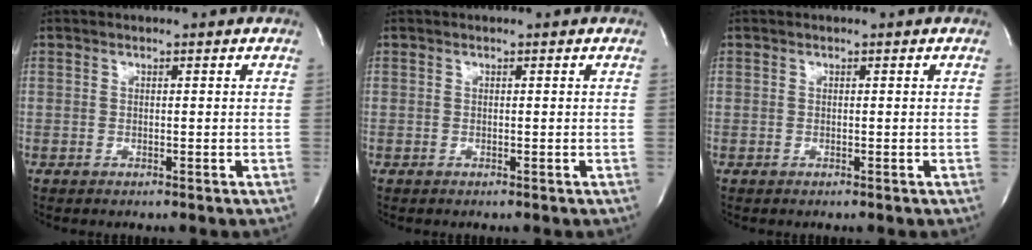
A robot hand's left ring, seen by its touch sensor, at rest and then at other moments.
{"total": 0.0}
{"total": 0.0}